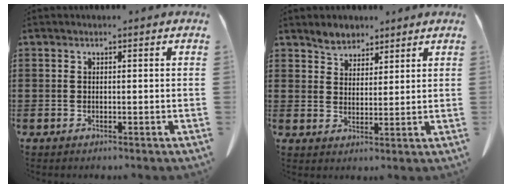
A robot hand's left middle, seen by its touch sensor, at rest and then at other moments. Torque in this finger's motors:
{"motor_torque": [0.29, 0.24, 0.03, 0.02]}